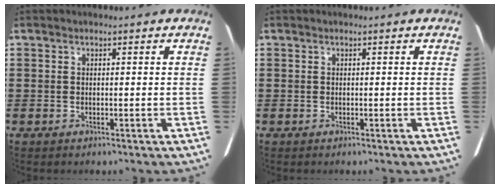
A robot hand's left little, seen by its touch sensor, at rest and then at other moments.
{"total": 0.0}